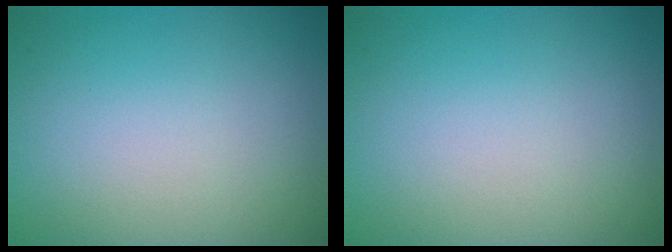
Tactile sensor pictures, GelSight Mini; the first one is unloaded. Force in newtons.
{"total": 0.0}